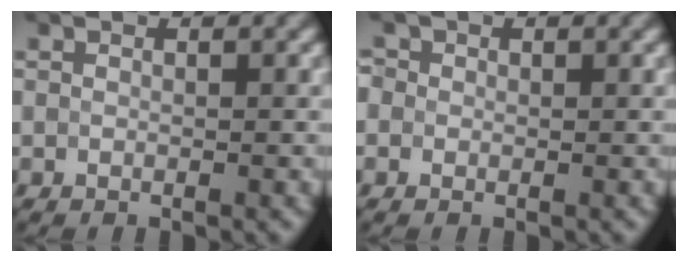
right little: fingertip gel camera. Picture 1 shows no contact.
{"total": 1.2, "force": [0.4, 1.1, 0.3], "torque": [-0.003, 0.005, -0.008]}